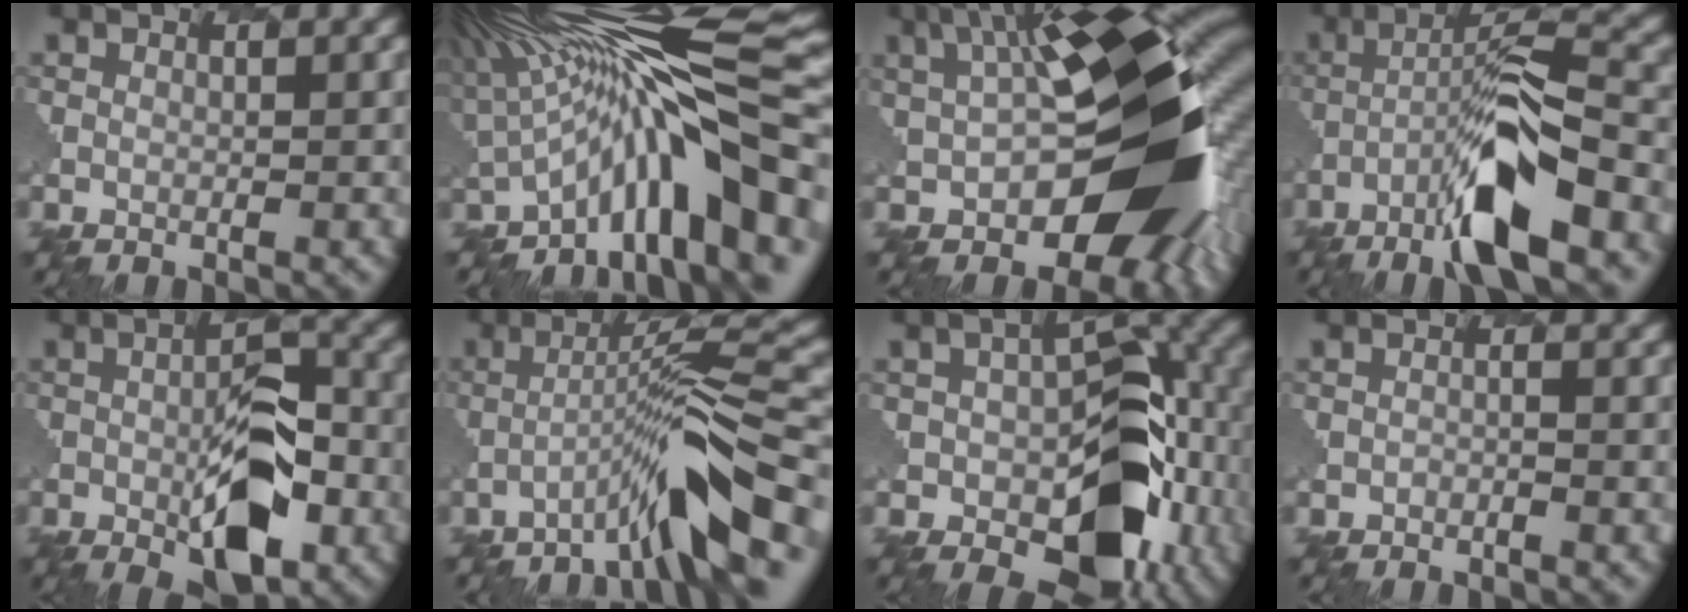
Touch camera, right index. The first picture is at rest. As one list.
[{"total": 10.6, "force": [-0.9, 2.7, 10.2], "torque": [-0.178, 0.023, -0.033]}, {"total": 13.8, "force": [1.2, 8.1, 11.1], "torque": [-0.181, -0.015, 0.026]}, {"total": 7.6, "force": [-5.5, 0.6, 5.3], "torque": [-0.129, 0.015, -0.114]}, {"total": 6.5, "force": [-3.0, 2.7, 5.0], "torque": [-0.119, -0.005, -0.058]}, {"total": 6.4, "force": [-4.5, -0.2, 4.6], "torque": [-0.097, 0.021, -0.093]}, {"total": 11.5, "force": [-2.6, 7.8, 8.1], "torque": [-0.134, -0.021, -0.042]}, {"total": 2.0, "force": [-1.2, -0.3, -1.5], "torque": [-0.005, -0.003, -0.023]}]